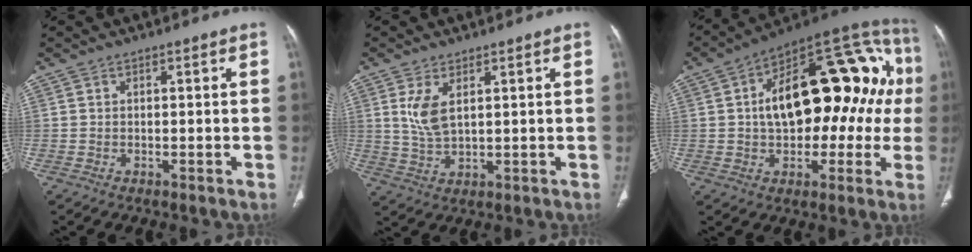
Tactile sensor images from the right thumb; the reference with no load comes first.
{"total": 5.5, "force": [2.0, 2.5, 4.5], "torque": [-0.096, -0.011, 0.051]}
{"total": 28.1, "force": [2.9, 14.9, 23.7], "torque": [-0.320, 0.061, 0.043]}